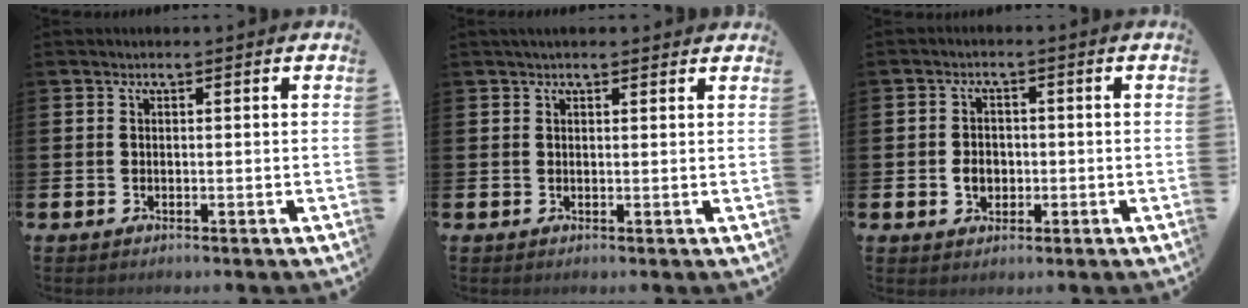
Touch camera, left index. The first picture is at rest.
{"total": 1.4, "force": [1.3, 0.3, 0.5], "torque": [-0.004, 0.001, 0.023]}
{"total": 2.9, "force": [-0.5, 2.3, 1.7], "torque": [-0.017, -0.002, -0.017]}